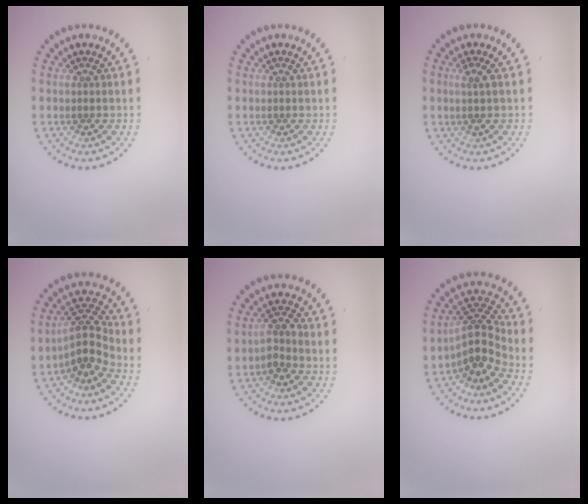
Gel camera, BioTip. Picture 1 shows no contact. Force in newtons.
{"total": 0.0}
{"total": 1.3, "press": 1.1, "slide": 0.7}
{"total": 3.5, "press": 2.6, "slide": 2.3}
{"total": 2.1, "press": 1.7, "slide": 1.2}
{"total": 3.8, "press": 2.8, "slide": 2.6}